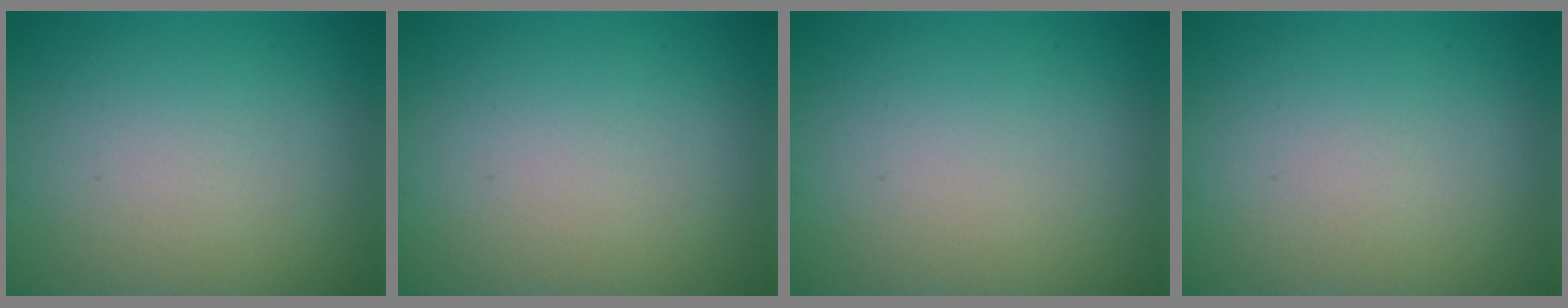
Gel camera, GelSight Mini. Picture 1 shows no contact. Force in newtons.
{"total": 0.0}
{"total": 0.0}
{"total": 0.0}